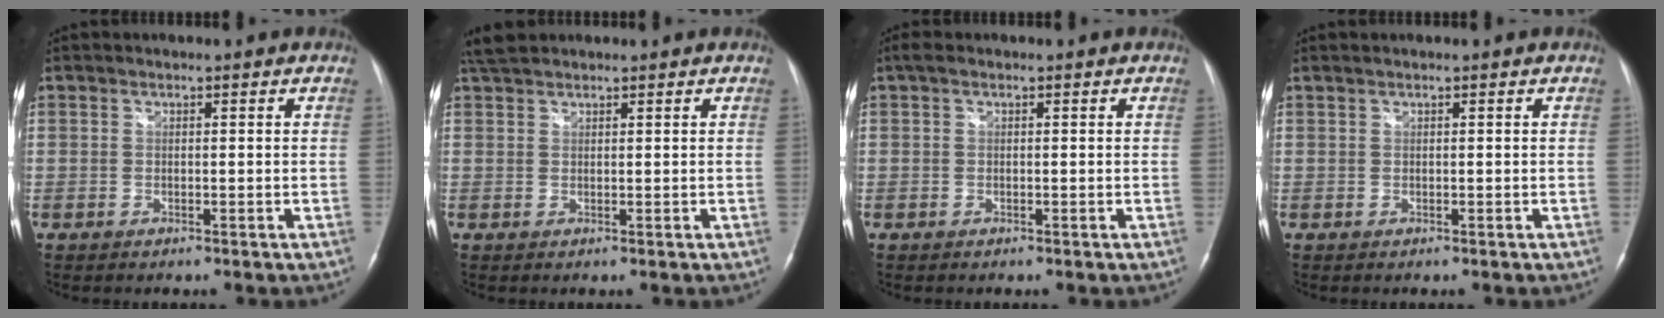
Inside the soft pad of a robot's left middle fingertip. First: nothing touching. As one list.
[{"total": 3.2, "force": [2.9, 0.7, 1.1], "torque": [-0.031, 0.019, 0.057]}, {"total": 1.1, "force": [0.5, 0.5, 0.9], "torque": [-0.022, 0.015, 0.006]}, {"total": 0.5, "force": [0.4, 0.0, 0.3], "torque": [-0.011, 0.011, 0.013]}]